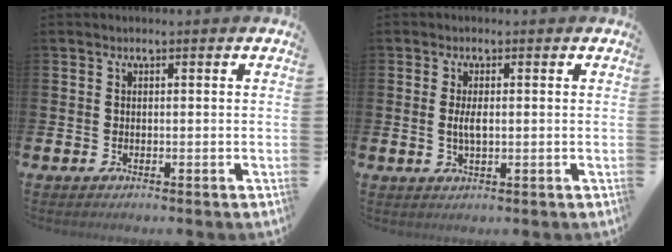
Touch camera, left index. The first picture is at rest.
{"total": 2.6, "force": [0.1, 1.1, 2.4], "torque": [-0.048, 0.004, 0.001]}